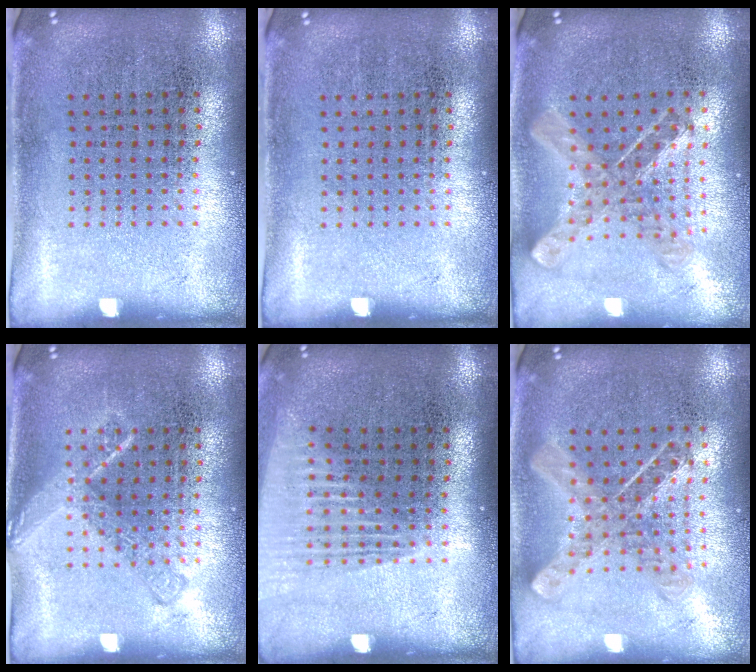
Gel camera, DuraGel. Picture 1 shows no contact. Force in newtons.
{"total": 0.0}
{"total": 0.9, "press": 0.9, "slide": 0.1}
{"total": 1.3, "press": 1.3, "slide": 0.2}
{"total": 1.5, "press": 1.3, "slide": 0.6}
{"total": 1.0, "press": 1.0, "slide": 0.1}